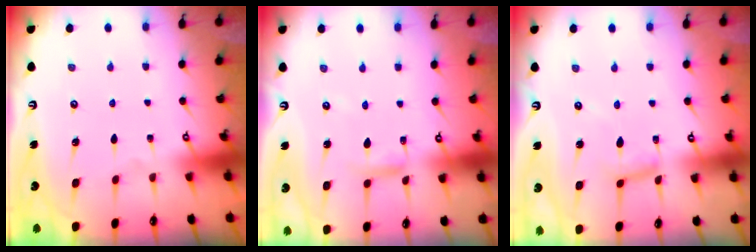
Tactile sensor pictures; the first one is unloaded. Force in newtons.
{"total": 5.9, "press": 5.9, "slide": 0.5}
{"total": 7.1, "press": 7.1, "slide": 0.4}